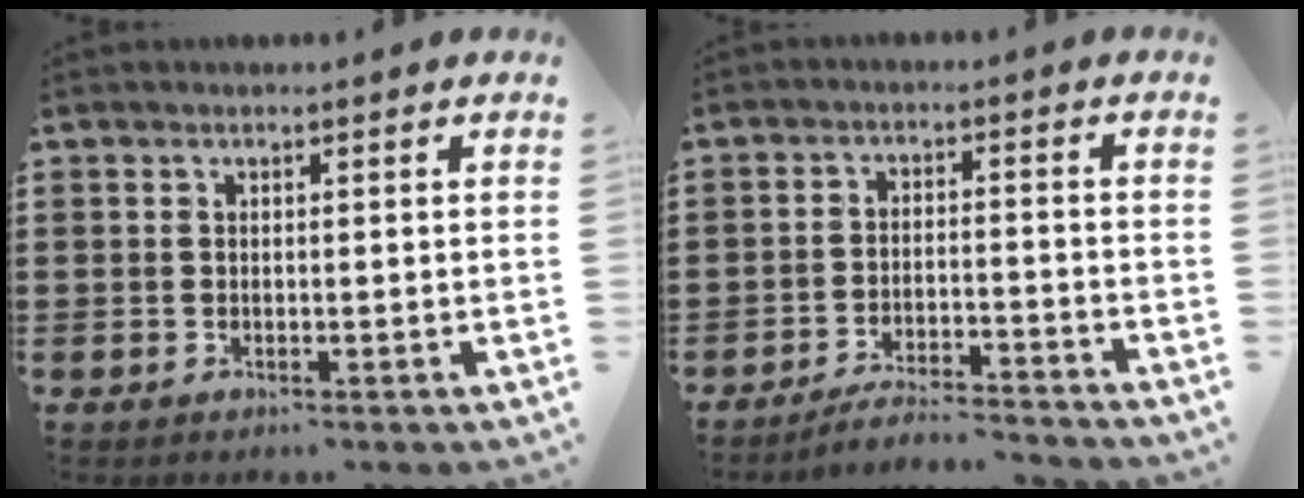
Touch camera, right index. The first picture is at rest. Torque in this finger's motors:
{"motor_torque": [0.00, 0.56, -1.05, -0.19]}